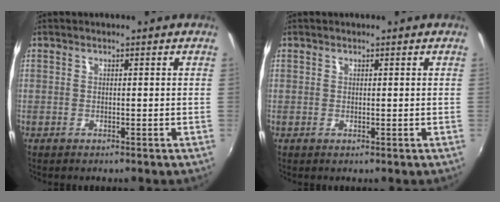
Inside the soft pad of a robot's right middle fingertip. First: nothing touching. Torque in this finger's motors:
{"motor_torque": [-0.65, 0.08, -0.43, -0.13]}